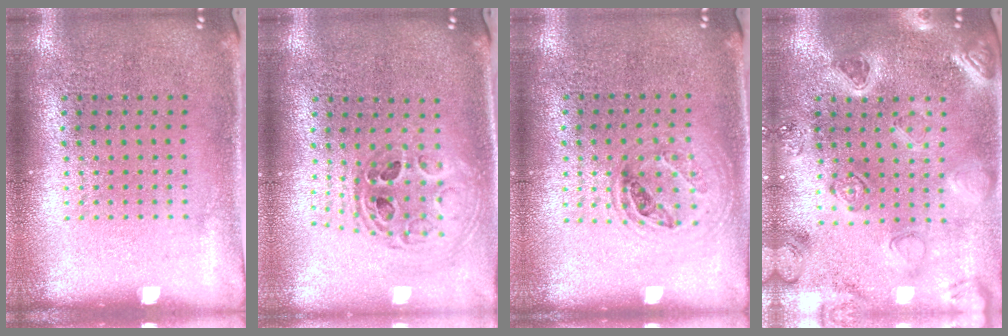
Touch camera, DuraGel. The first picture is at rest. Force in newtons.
{"total": 0.9, "press": 0.9, "slide": 0.2}
{"total": 1.0, "press": 0.9, "slide": 0.3}
{"total": 2.3, "press": 2.2, "slide": 0.2}